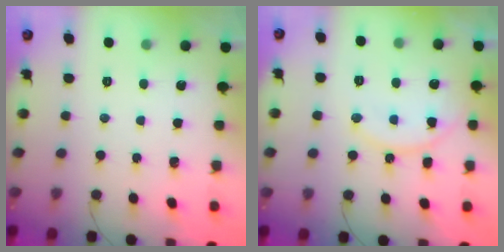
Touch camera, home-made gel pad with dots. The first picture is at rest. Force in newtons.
{"total": 13.1, "press": 13.1, "slide": 1.1}